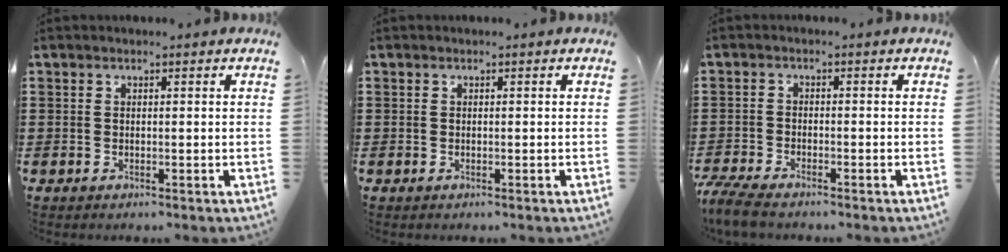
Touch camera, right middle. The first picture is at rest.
{"total": 0.0}
{"total": 3.6, "force": [-3.3, 0.2, 1.3], "torque": [-0.045, -0.010, -0.072]}